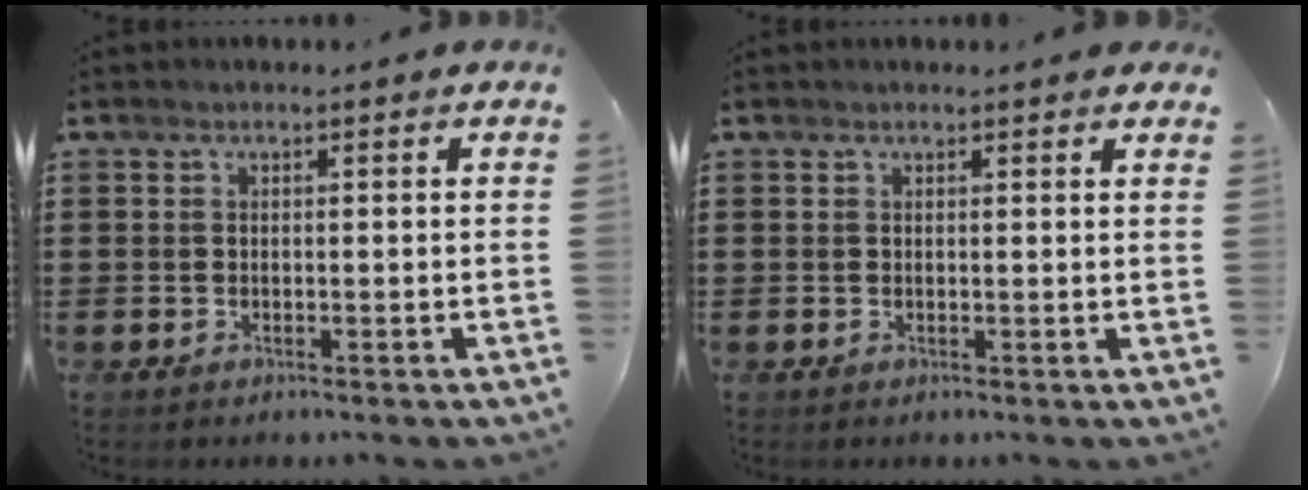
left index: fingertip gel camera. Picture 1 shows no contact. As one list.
[{"total": 1.0, "force": [0.9, 0.0, 0.4], "torque": [-0.010, 0.001, 0.017]}]